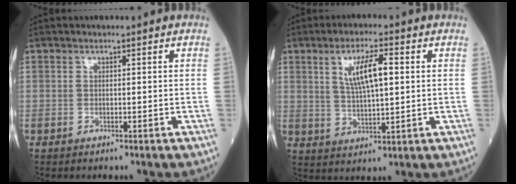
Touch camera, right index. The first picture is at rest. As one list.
[{"total": 7.3, "force": [2.1, 1.5, 6.9], "torque": [-0.129, 0.006, 0.042]}]